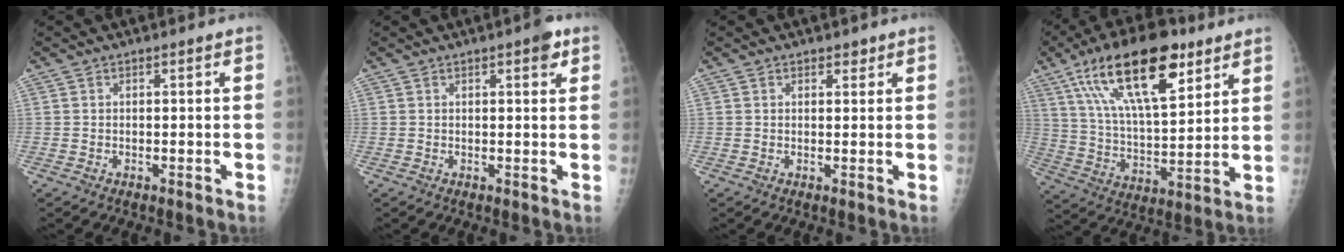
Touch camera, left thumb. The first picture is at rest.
{"total": 2.9, "force": [1.6, 0.9, 2.3], "torque": [-0.022, -0.004, 0.016]}
{"total": 1.5, "force": [1.0, 0.9, 0.5], "torque": [0.006, -0.006, 0.012]}
{"total": 22.1, "force": [11.9, 8.8, 16.4], "torque": [-0.263, -0.030, 0.210]}